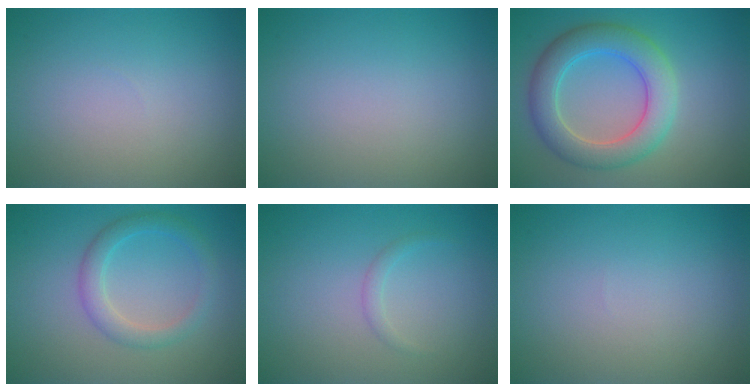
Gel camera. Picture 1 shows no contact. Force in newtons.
{"total": 0.0}
{"total": 6.0, "press": 6.0, "slide": 0.5}
{"total": 2.6, "press": 2.6, "slide": 0.1}
{"total": 0.8, "press": 0.8, "slide": 0.1}
{"total": 0.0}